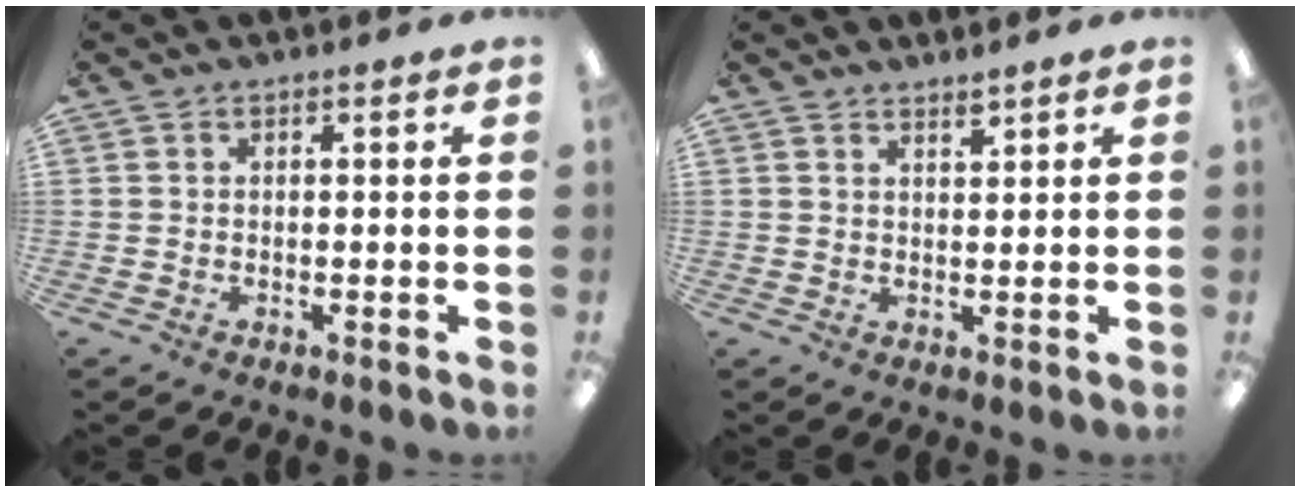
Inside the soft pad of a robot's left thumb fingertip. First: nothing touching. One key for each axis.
{"total": 1.9, "fx": 1.9, "fy": 0.2, "fz": 0.5, "tx": -0.005, "ty": -0.009, "tz": 0.033}